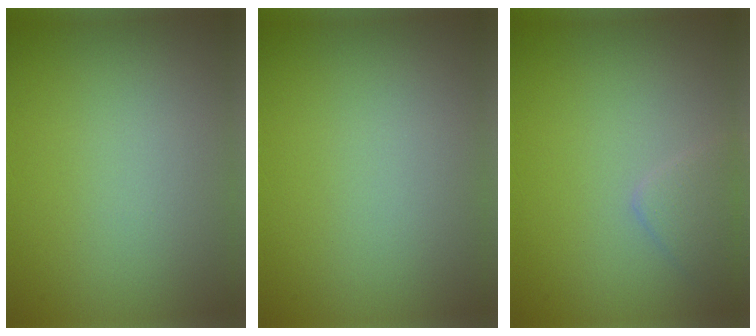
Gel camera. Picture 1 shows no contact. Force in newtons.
{"total": 0.0}
{"total": 1.6, "press": 1.6, "slide": 0.1}